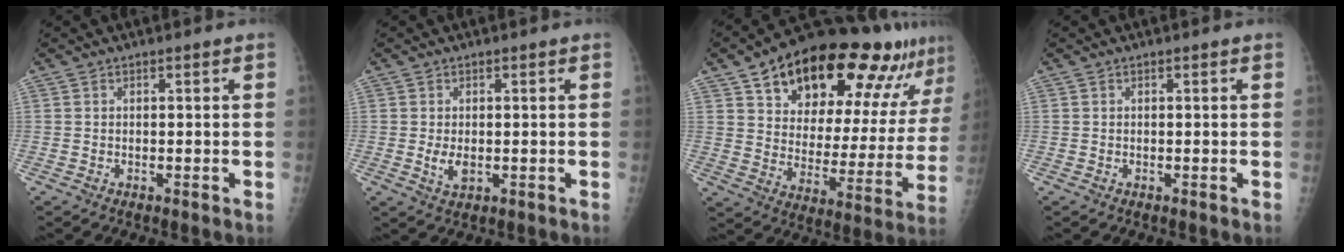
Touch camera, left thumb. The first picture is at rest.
{"total": 3.3, "force": [-0.3, 2.0, 2.5], "torque": [-0.043, -0.006, -0.001]}
{"total": 27.6, "force": [17.3, 11.3, 18.3], "torque": [-0.239, -0.039, 0.259]}
{"total": 0.0}